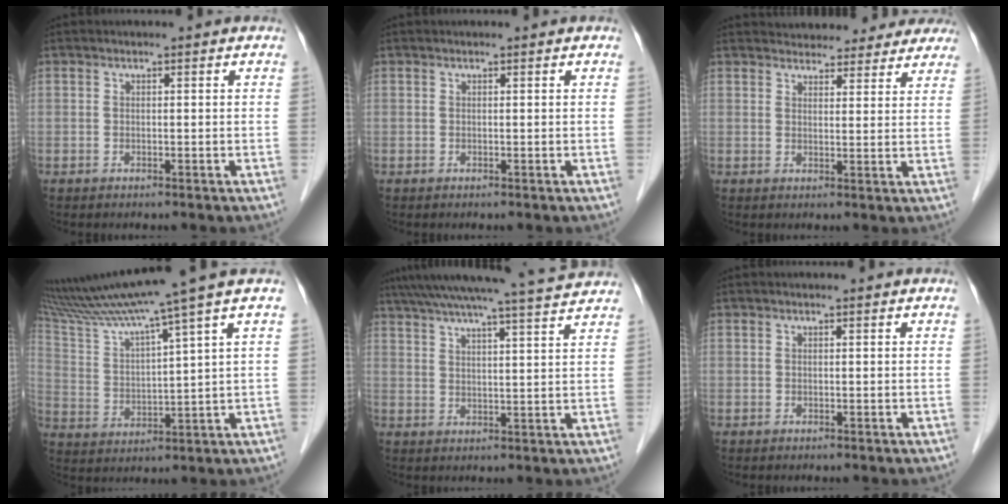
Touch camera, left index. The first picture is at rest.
{"total": 0.0}
{"total": 15.2, "force": [14.2, 4.7, 3.1], "torque": [-0.018, 0.012, 0.162]}
{"total": 14.5, "force": [11.7, -3.0, 8.0], "torque": [-0.146, -0.005, 0.202]}
{"total": 20.2, "force": [18.4, -0.4, 8.3], "torque": [-0.145, 0.008, 0.251]}
{"total": 0.0}